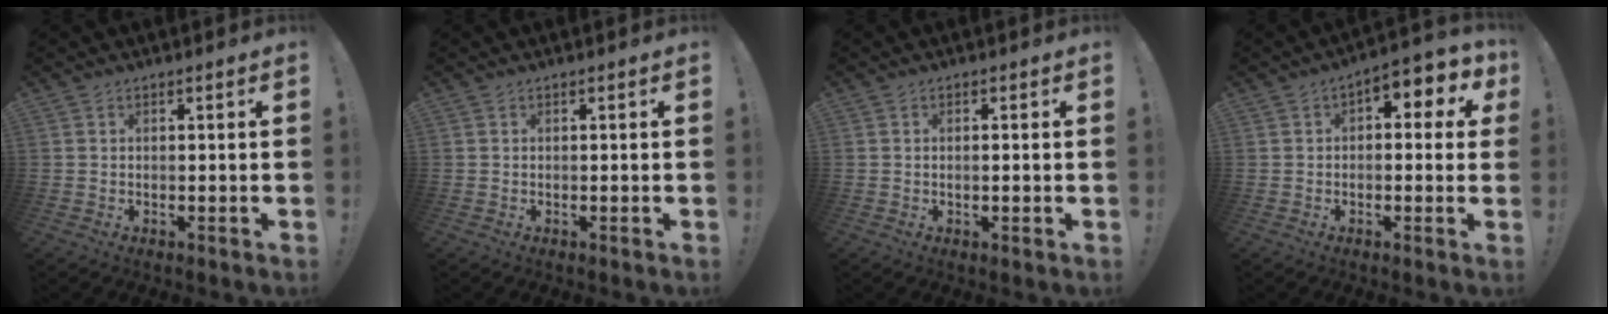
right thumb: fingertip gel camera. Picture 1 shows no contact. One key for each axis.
{"total": 0.0}
{"total": 1.0, "fx": -0.2, "fy": 0.0, "fz": 1.0, "tx": -0.017, "ty": -0.001, "tz": -0.004}
{"total": 4.9, "fx": 0.9, "fy": 3.2, "fz": 3.6, "tx": -0.036, "ty": -0.004, "tz": 0.014}